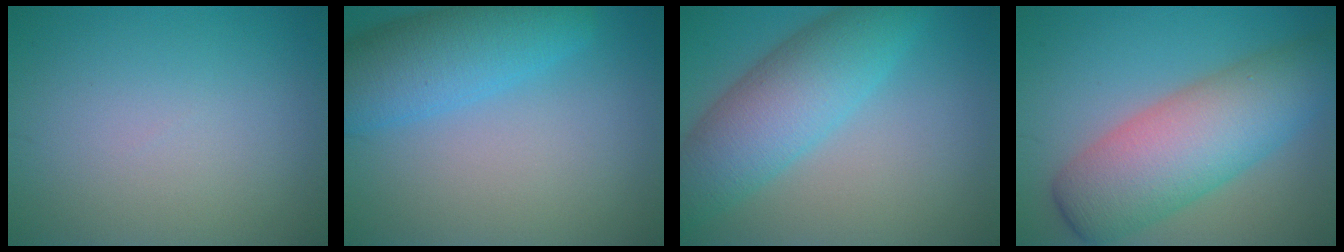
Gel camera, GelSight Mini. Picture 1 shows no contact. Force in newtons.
{"total": 7.1, "press": 7.1, "slide": 0.3}
{"total": 7.5, "press": 7.5, "slide": 0.1}
{"total": 9.2, "press": 9.2, "slide": 0.3}